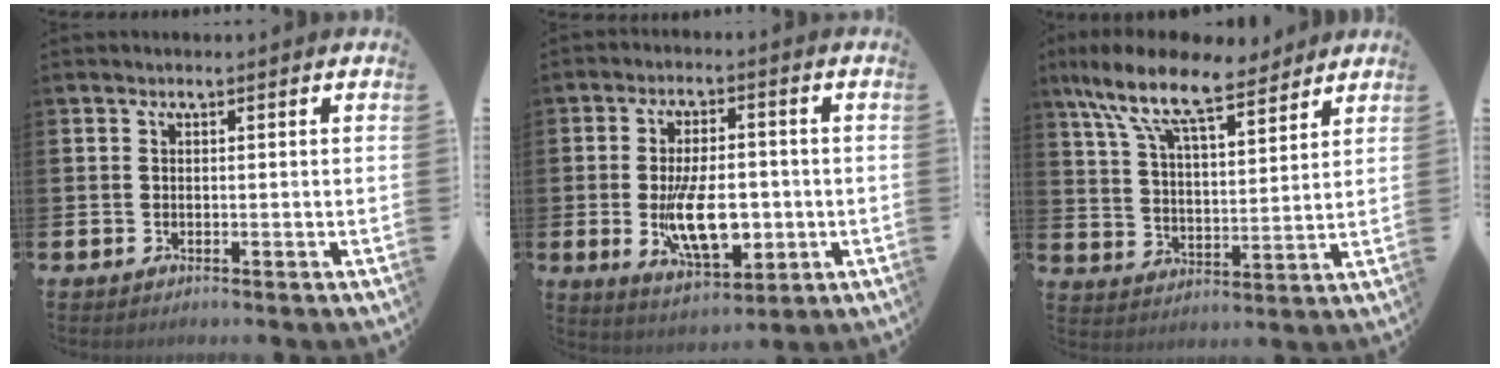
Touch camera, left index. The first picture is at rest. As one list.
[{"total": 8.8, "force": [-1.4, 4.5, 7.5], "torque": [-0.126, -0.001, -0.029]}, {"total": 11.1, "force": [8.8, 3.6, 5.7], "torque": [-0.141, -0.043, 0.156]}]